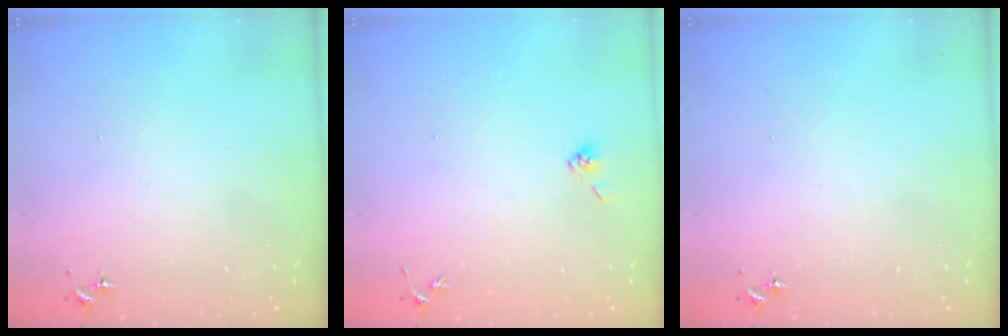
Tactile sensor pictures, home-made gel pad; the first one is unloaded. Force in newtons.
{"total": 3.9, "press": 3.5, "slide": 1.7}
{"total": 0.0}